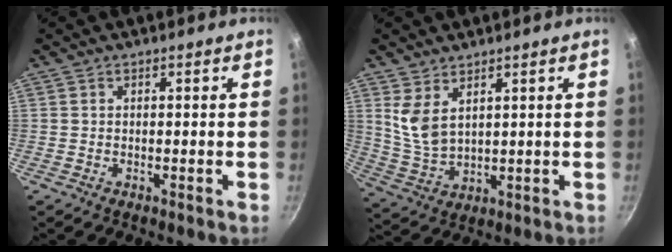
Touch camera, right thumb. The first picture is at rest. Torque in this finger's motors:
{"motor_torque": [-0.70, 0.96, 0.26, 0.18, 0.06]}